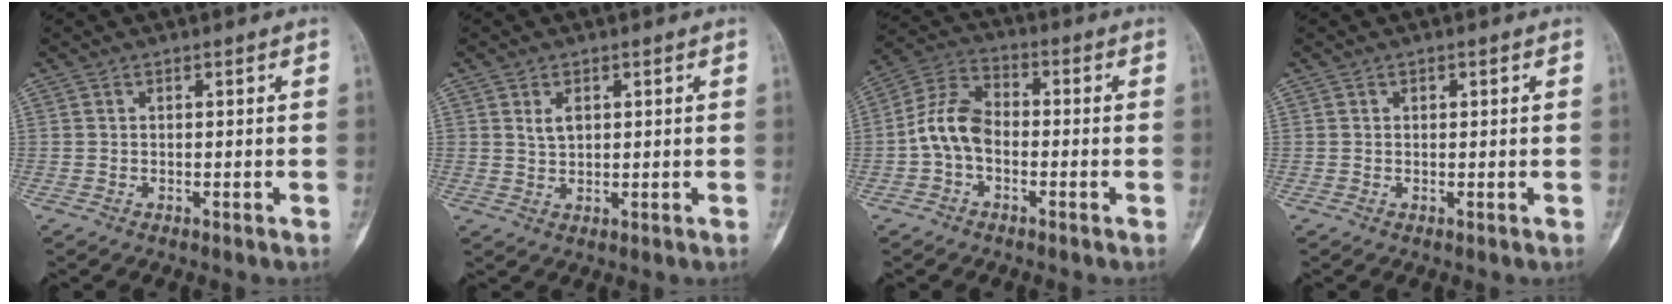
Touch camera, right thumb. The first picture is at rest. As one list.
[{"total": 2.8, "force": [1.1, 1.8, 1.8], "torque": [-0.026, -0.006, 0.023]}, {"total": 8.7, "force": [-1.6, 5.7, 6.3], "torque": [-0.115, 0.031, -0.045]}, {"total": 0.6, "force": [0.3, 0.4, 0.3], "torque": [-0.001, -0.001, 0.004]}]